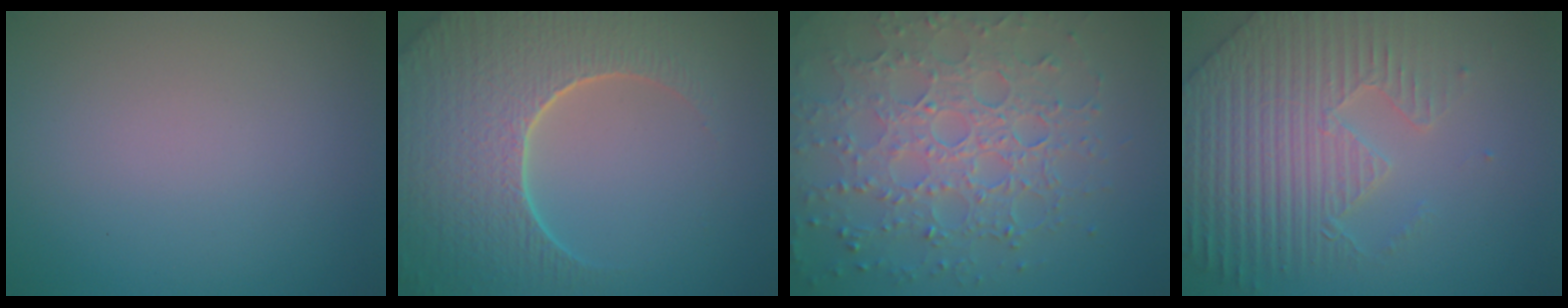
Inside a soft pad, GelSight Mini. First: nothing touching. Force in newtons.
{"total": 9.1, "press": 6.5, "slide": 6.3}
{"total": 7.7, "press": 5.5, "slide": 5.4}
{"total": 6.3, "press": 5.5, "slide": 3.2}